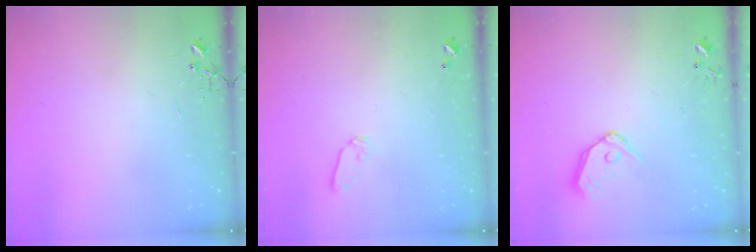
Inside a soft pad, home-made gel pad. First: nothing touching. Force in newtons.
{"total": 6.8, "press": 6.7, "slide": 1.0}
{"total": 10.3, "press": 10.2, "slide": 1.4}